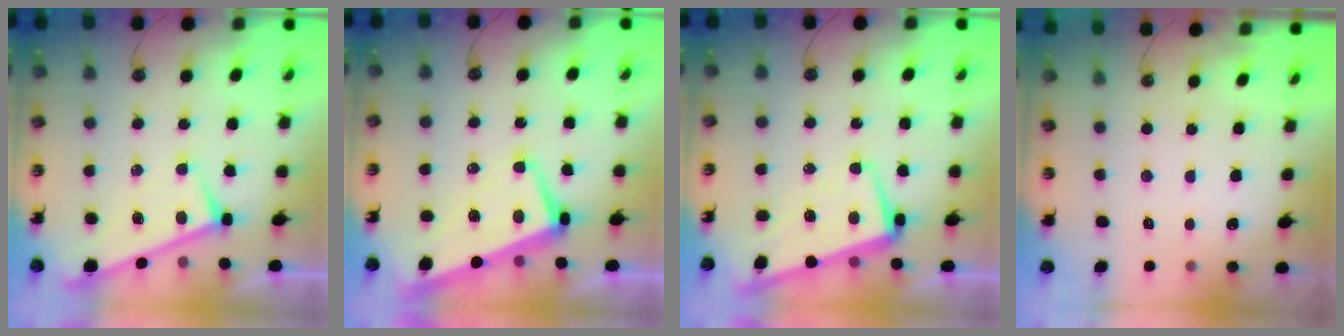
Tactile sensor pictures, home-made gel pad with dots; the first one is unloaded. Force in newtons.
{"total": 1.8, "press": 1.1, "slide": 1.3}
{"total": 1.2, "press": 0.4, "slide": 1.1}
{"total": 0.0}